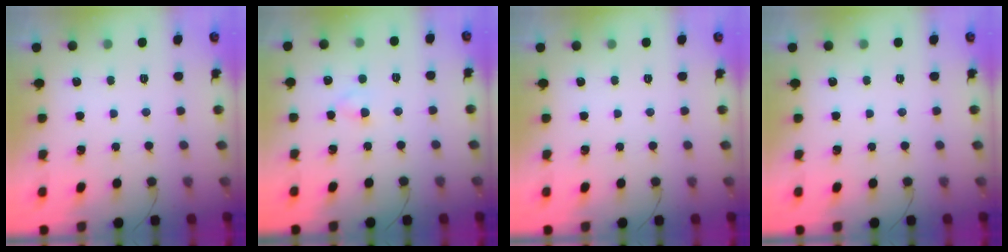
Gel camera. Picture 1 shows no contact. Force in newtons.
{"total": 2.5, "press": 2.3, "slide": 1.0}
{"total": 0.0}
{"total": 0.0}